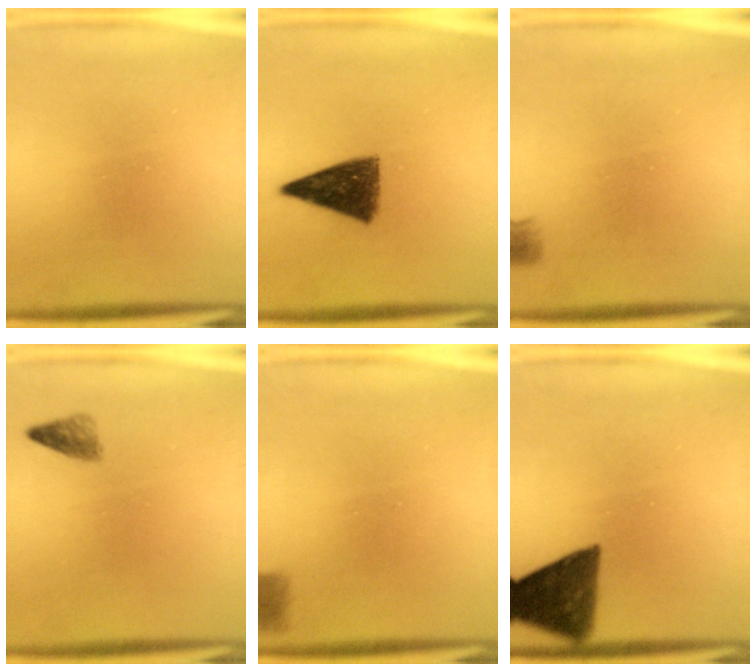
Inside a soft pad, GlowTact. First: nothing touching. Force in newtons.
{"total": 8.4}
{"total": 2.9}
{"total": 1.7}
{"total": 2.9}
{"total": 10.4}